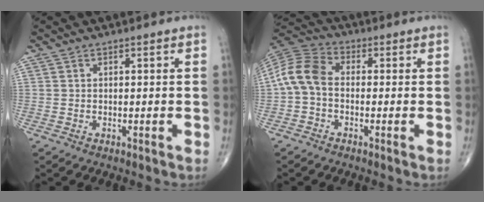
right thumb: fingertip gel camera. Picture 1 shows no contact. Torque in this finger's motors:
{"motor_torque": [-0.08, 0.29, 0.72, -0.28, 0.22]}